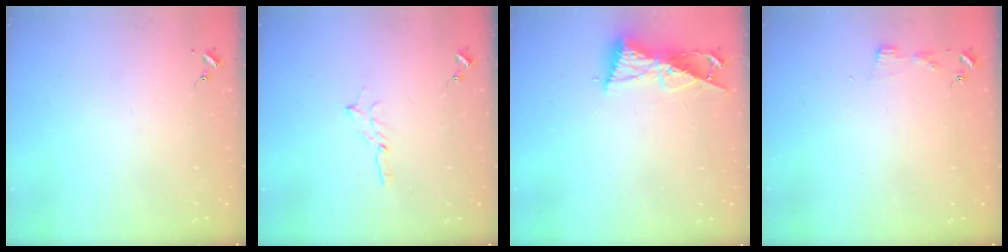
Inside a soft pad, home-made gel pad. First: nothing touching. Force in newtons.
{"total": 2.3, "press": 2.3, "slide": 0.2}
{"total": 8.9, "press": 8.9, "slide": 0.5}
{"total": 2.9, "press": 2.9, "slide": 0.3}